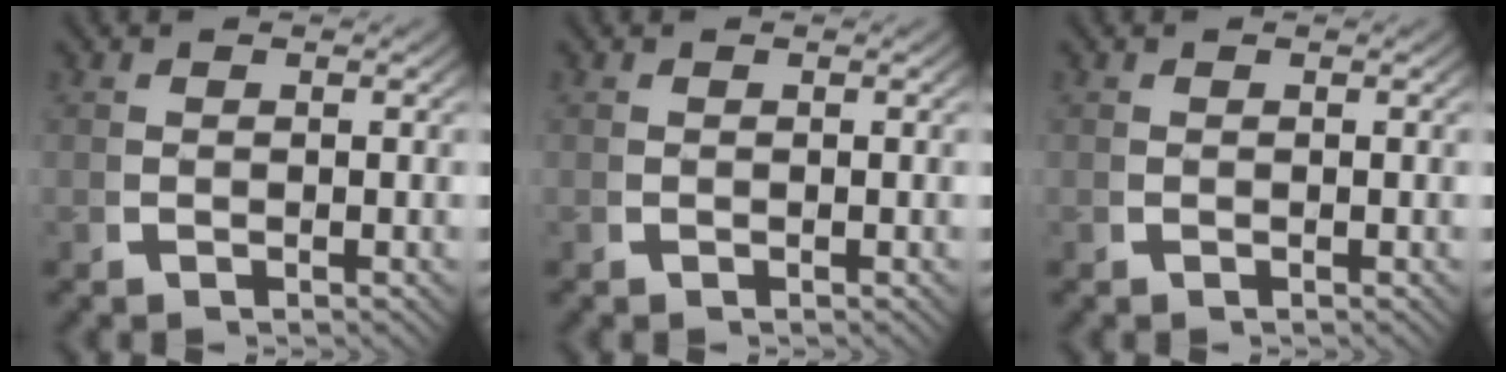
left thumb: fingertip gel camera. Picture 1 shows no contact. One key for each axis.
{"total": 0.0}
{"total": 0.0}